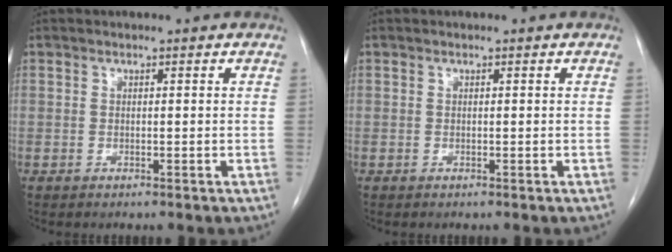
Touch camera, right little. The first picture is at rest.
{"total": 0.0}